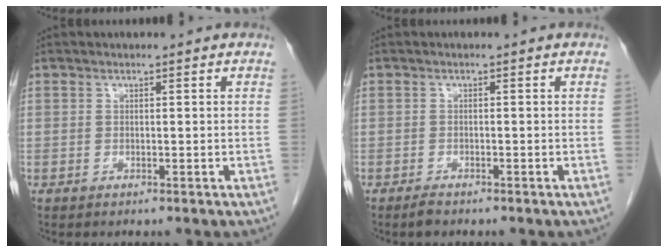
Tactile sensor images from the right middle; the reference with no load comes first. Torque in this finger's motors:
{"motor_torque": [0.16, -0.08, -0.01, 0.01]}